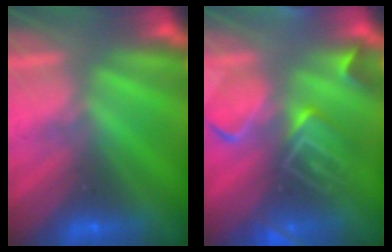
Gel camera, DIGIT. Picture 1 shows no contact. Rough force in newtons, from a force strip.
{"total": 9.6}